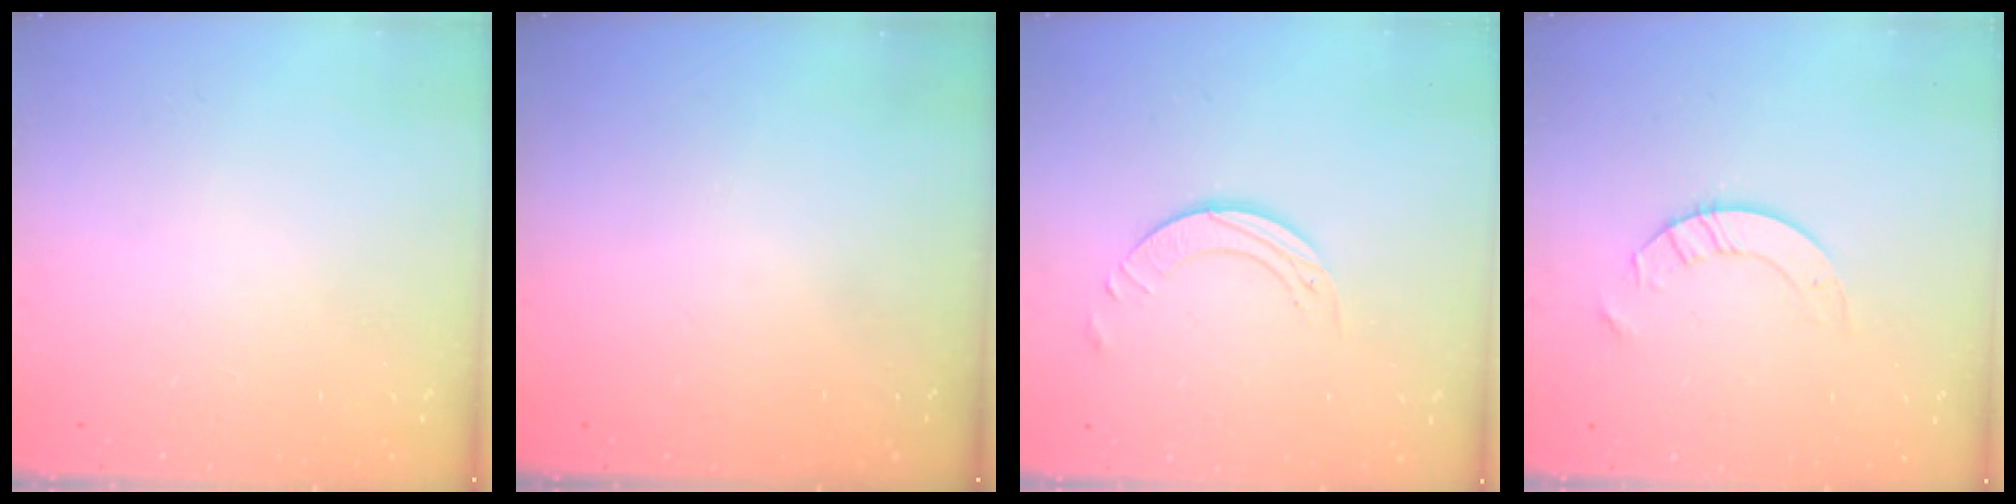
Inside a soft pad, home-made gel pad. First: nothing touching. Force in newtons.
{"total": 0.0}
{"total": 3.7, "press": 3.7, "slide": 0.3}
{"total": 4.9, "press": 4.9, "slide": 0.5}